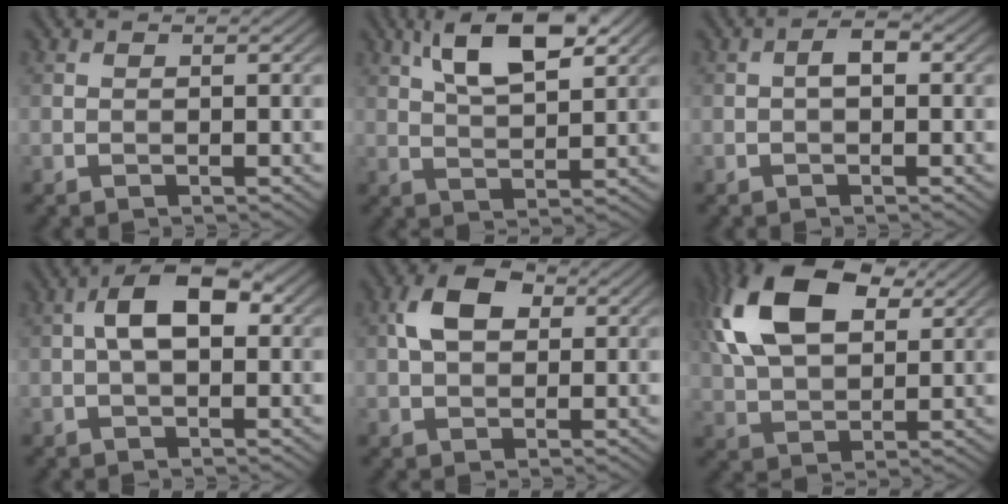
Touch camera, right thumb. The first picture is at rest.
{"total": 8.7, "force": [4.4, 3.3, 6.8], "torque": [-0.127, 0.013, 0.082]}
{"total": 1.9, "force": [0.0, 1.0, 1.7], "torque": [-0.027, 0.009, -0.005]}
{"total": 6.1, "force": [0.8, 3.1, 5.2], "torque": [-0.088, 0.011, 0.008]}
{"total": 5.7, "force": [1.4, 3.7, 4.1], "torque": [-0.086, 0.013, 0.018]}
{"total": 15.1, "force": [5.9, 8.7, 10.9], "torque": [-0.249, 0.026, 0.109]}